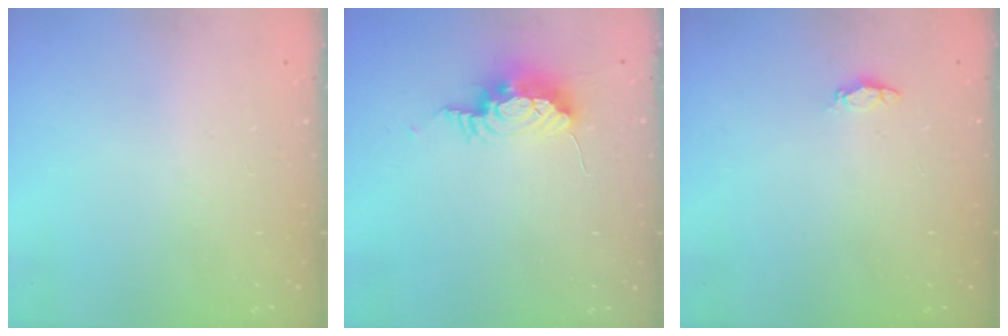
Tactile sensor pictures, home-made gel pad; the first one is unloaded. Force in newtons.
{"total": 11.7, "press": 9.7, "slide": 6.5}
{"total": 3.3, "press": 3.2, "slide": 0.6}